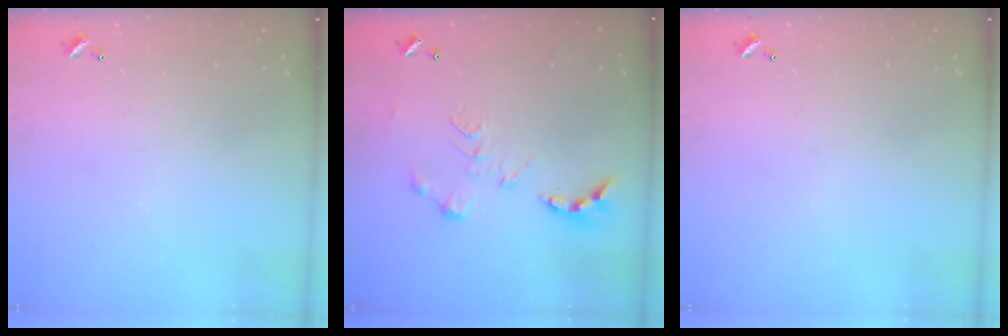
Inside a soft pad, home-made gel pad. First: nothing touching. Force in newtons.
{"total": 0.0}
{"total": 0.0}